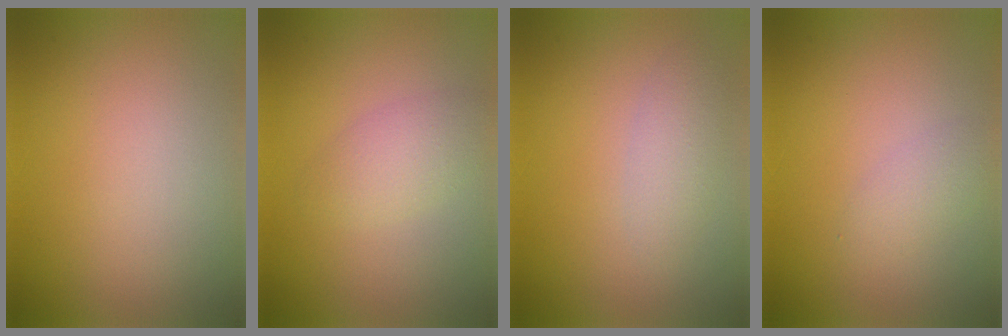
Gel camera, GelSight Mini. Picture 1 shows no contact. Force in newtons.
{"total": 2.4, "press": 2.4, "slide": 0.0}
{"total": 2.0, "press": 2.0, "slide": 0.1}
{"total": 1.5, "press": 1.5, "slide": 0.1}